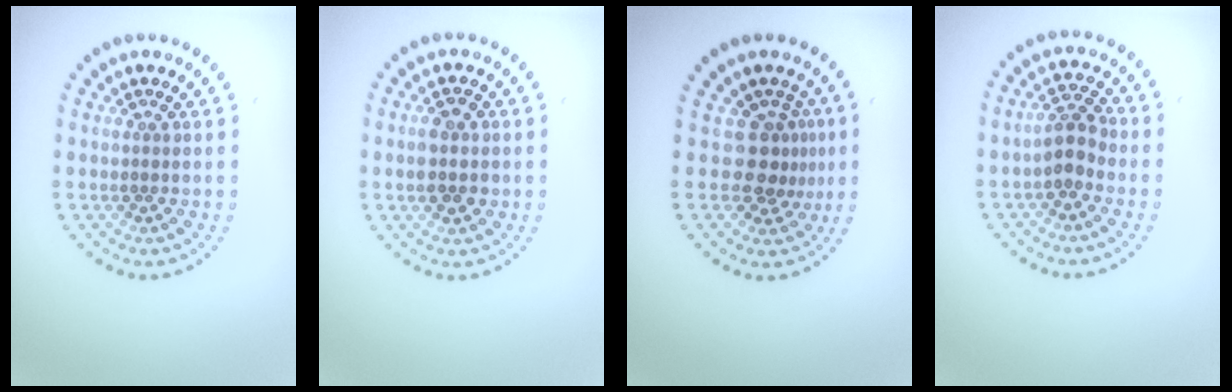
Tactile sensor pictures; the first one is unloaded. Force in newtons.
{"total": 2.9, "press": 2.9, "slide": 0.0}
{"total": 2.8, "press": 2.0, "slide": 2.0}
{"total": 2.4, "press": 2.3, "slide": 0.8}